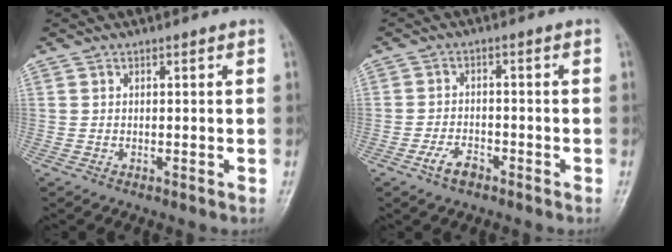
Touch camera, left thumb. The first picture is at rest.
{"total": 3.8, "force": [-2.5, 1.9, 2.1], "torque": [-0.039, 0.020, -0.045]}